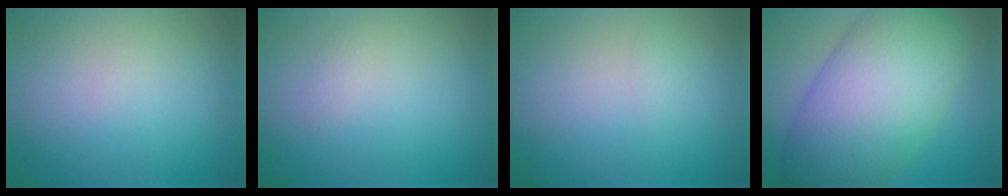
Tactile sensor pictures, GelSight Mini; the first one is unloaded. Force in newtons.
{"total": 0.6, "press": 0.6, "slide": 0.0}
{"total": 0.6, "press": 0.6, "slide": 0.0}
{"total": 13.1, "press": 13.1, "slide": 0.4}